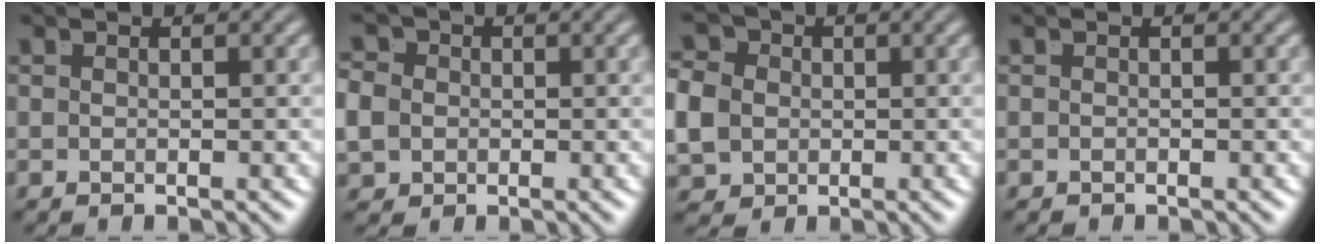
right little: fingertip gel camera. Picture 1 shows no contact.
{"total": 4.0, "force": [0.0, 3.6, 1.7], "torque": [-0.050, -0.014, 0.000]}
{"total": 6.0, "force": [0.3, 5.2, 2.9], "torque": [-0.069, -0.018, 0.009]}
{"total": 0.5, "force": [-0.3, -0.5, -0.1], "torque": [0.002, -0.006, -0.001]}